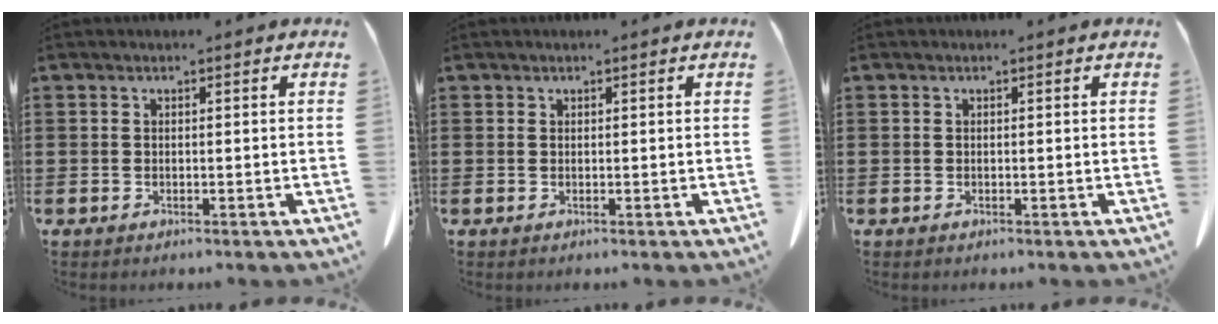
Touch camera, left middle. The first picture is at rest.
{"total": 0.0}
{"total": 0.0}